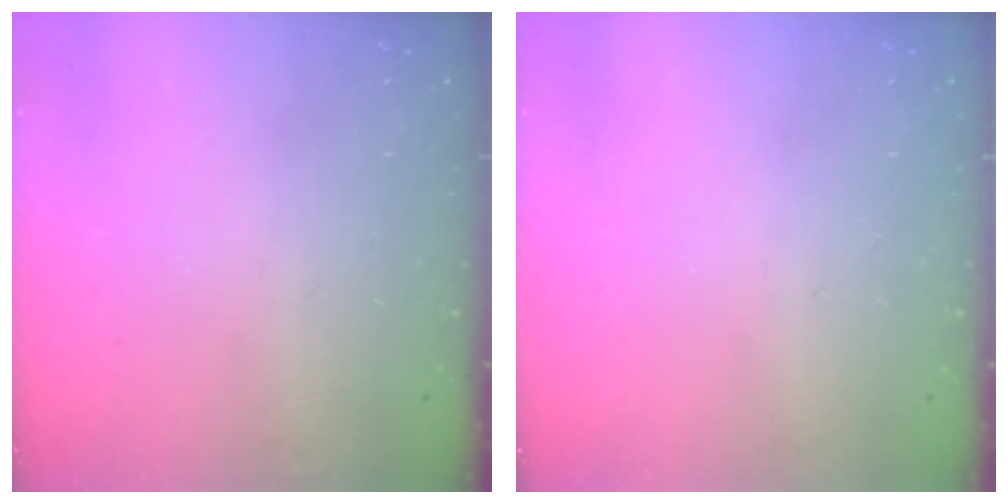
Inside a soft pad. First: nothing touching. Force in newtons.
{"total": 0.0}